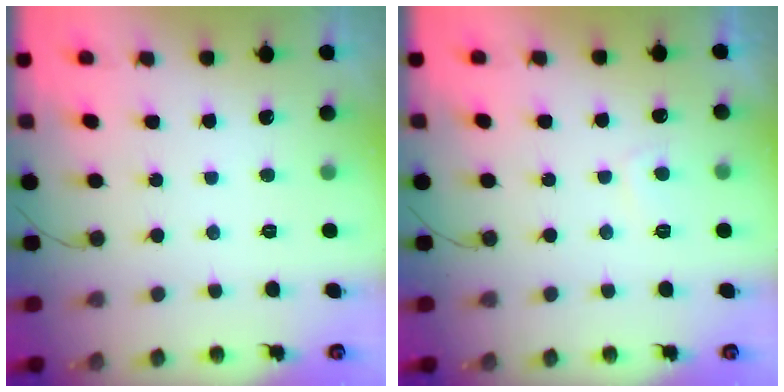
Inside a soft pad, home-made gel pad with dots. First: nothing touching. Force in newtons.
{"total": 2.1, "press": 2.0, "slide": 0.6}